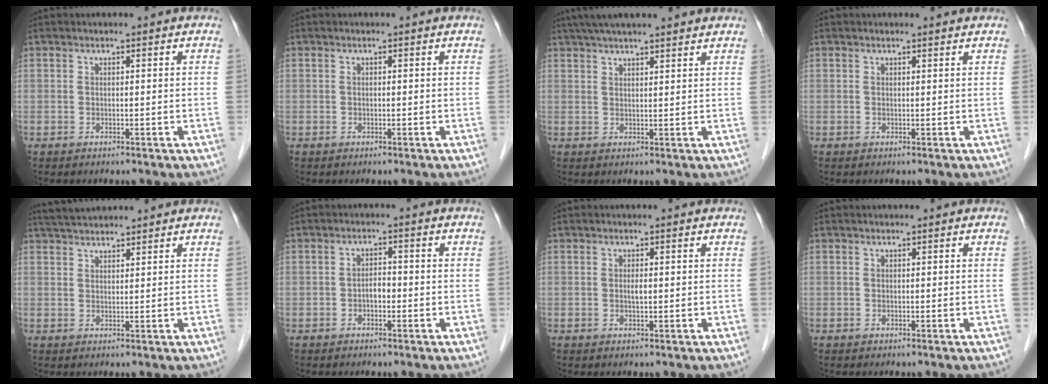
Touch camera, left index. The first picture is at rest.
{"total": 0.0}
{"total": 12.3, "force": [10.5, 1.4, 6.3], "torque": [-0.102, 0.043, 0.148]}
{"total": 0.9, "force": [0.8, -0.1, 0.0], "torque": [-0.011, -0.004, 0.008]}
{"total": 4.7, "force": [4.4, 0.3, 1.5], "torque": [-0.028, 0.032, 0.083]}
{"total": 2.0, "force": [-0.8, 1.0, 1.5], "torque": [-0.021, 0.008, -0.013]}
{"total": 0.9, "force": [0.0, 0.2, 0.9], "torque": [-0.015, 0.000, 0.001]}
{"total": 0.0}